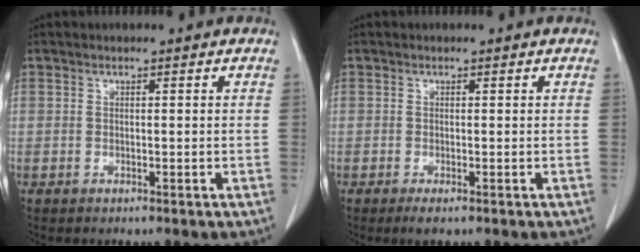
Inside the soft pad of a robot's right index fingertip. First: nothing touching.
{"total": 1.3, "force": [-0.8, 0.2, 1.1], "torque": [-0.016, -0.004, -0.010]}